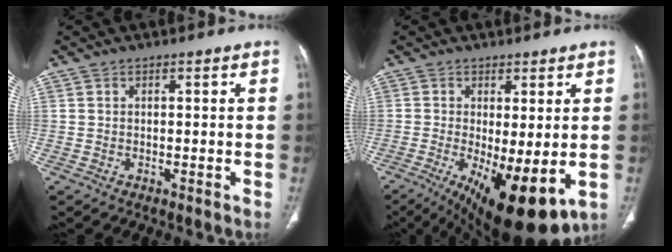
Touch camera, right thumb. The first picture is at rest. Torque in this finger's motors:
{"motor_torque": [-0.39, 0.93, 0.24, 0.04, 0.15]}